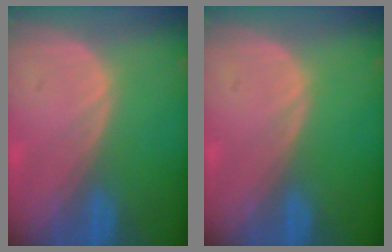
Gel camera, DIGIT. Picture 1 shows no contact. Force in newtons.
{"total": 0.0}